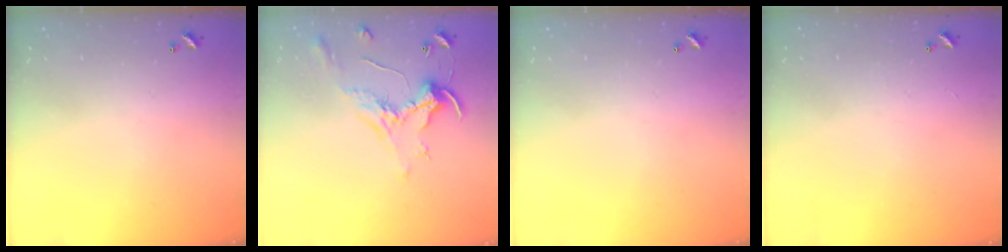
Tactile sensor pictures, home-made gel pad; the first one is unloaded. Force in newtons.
{"total": 0.8, "press": 0.5, "slide": 0.6}
{"total": 0.0}
{"total": 1.0, "press": 0.9, "slide": 0.5}